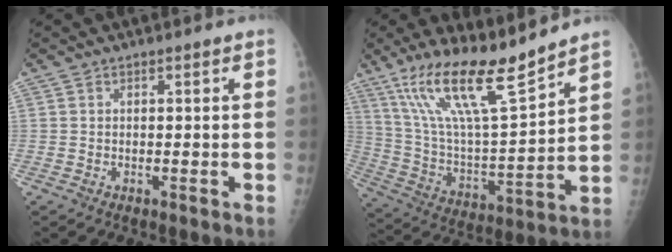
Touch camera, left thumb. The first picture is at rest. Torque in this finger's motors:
{"motor_torque": [0.52, 0.39, 1.39, -1.38, 0.22]}